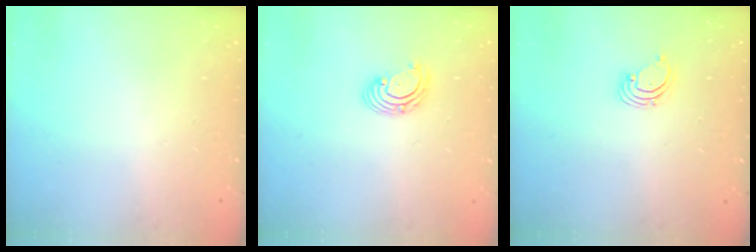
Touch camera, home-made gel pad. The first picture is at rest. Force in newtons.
{"total": 2.8, "press": 2.8, "slide": 0.2}
{"total": 1.5, "press": 1.5, "slide": 0.1}